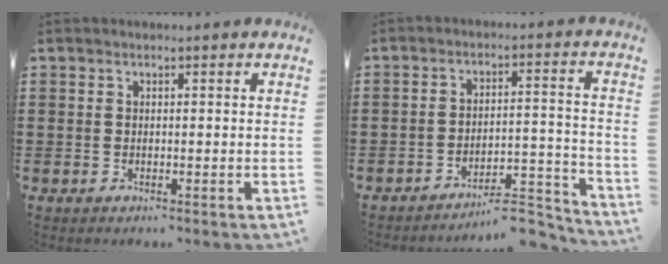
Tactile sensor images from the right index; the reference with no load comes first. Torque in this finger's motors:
{"motor_torque": [0.16, -0.28, 0.04, -0.01]}